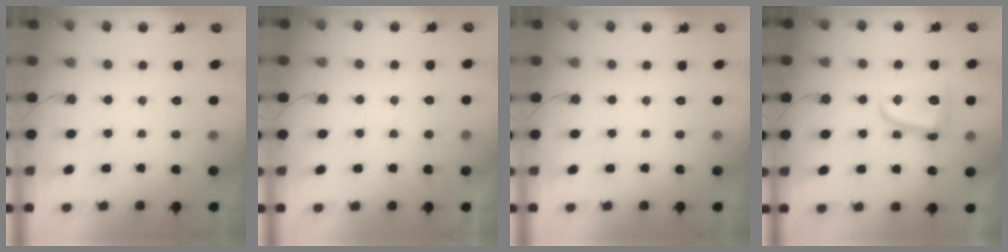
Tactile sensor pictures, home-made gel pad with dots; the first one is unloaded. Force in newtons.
{"total": 2.3, "press": 2.3, "slide": 0.3}
{"total": 0.0}
{"total": 9.9, "press": 9.9, "slide": 0.9}